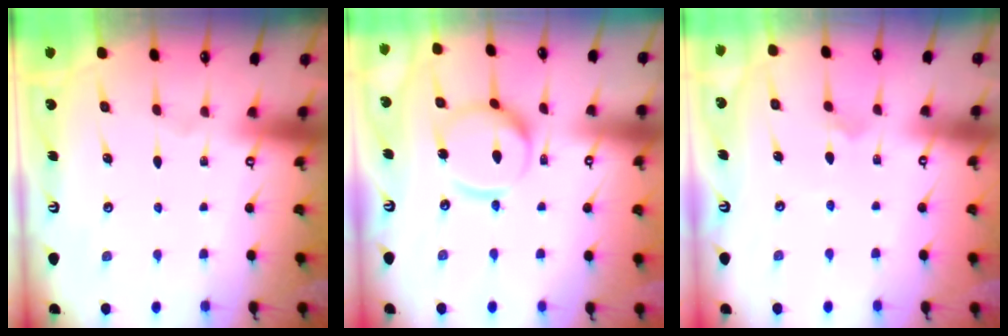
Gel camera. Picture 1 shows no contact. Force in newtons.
{"total": 12.4, "press": 12.4, "slide": 1.1}
{"total": 2.7, "press": 2.7, "slide": 0.3}